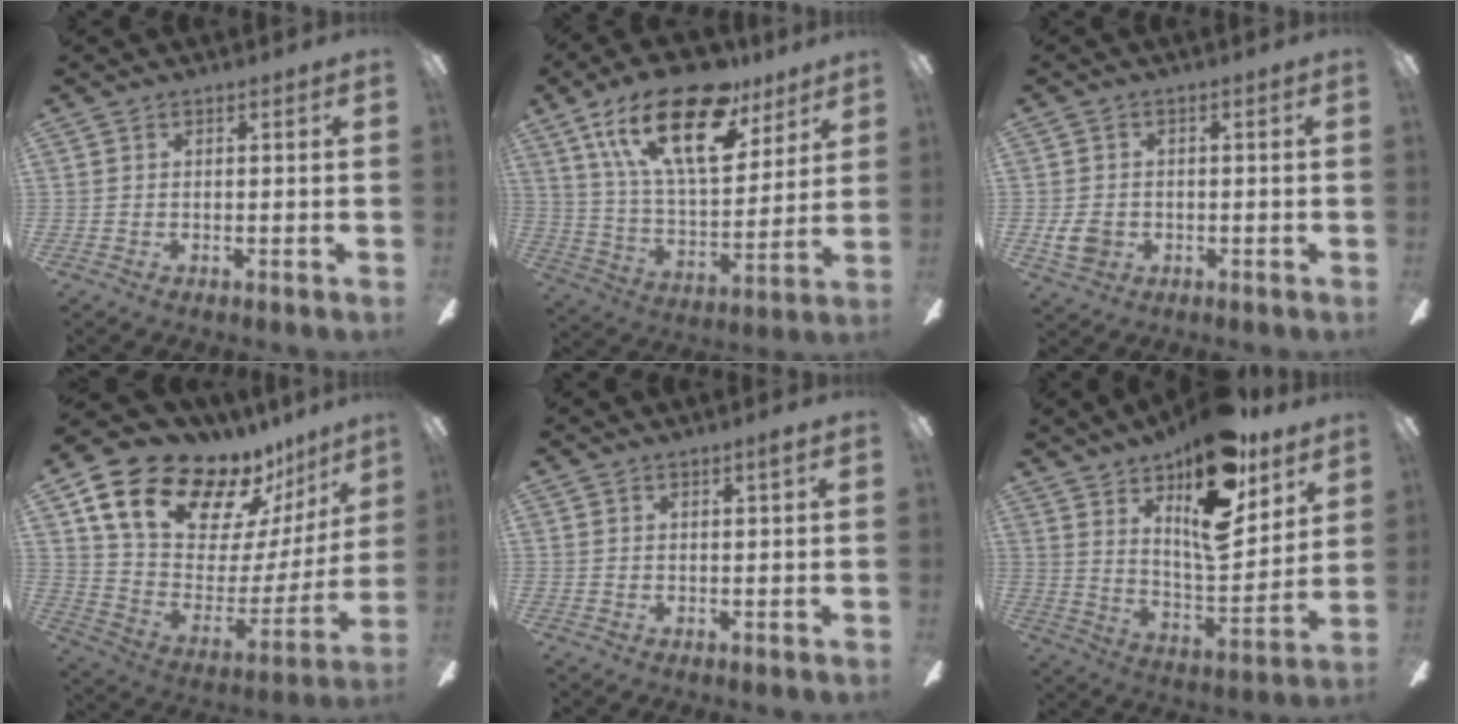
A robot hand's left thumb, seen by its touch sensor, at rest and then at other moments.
{"total": 25.3, "force": [15.1, 10.6, 17.3], "torque": [-0.313, -0.075, 0.255]}
{"total": 5.1, "force": [-0.9, 4.1, 2.8], "torque": [-0.052, 0.004, -0.015]}
{"total": 20.9, "force": [16.0, 9.8, 9.3], "torque": [-0.163, -0.114, 0.297]}
{"total": 1.4, "force": [1.1, -0.1, 0.9], "torque": [-0.017, 0.000, 0.018]}
{"total": 19.2, "force": [12.7, 6.8, 12.7], "torque": [-0.190, -0.089, 0.215]}